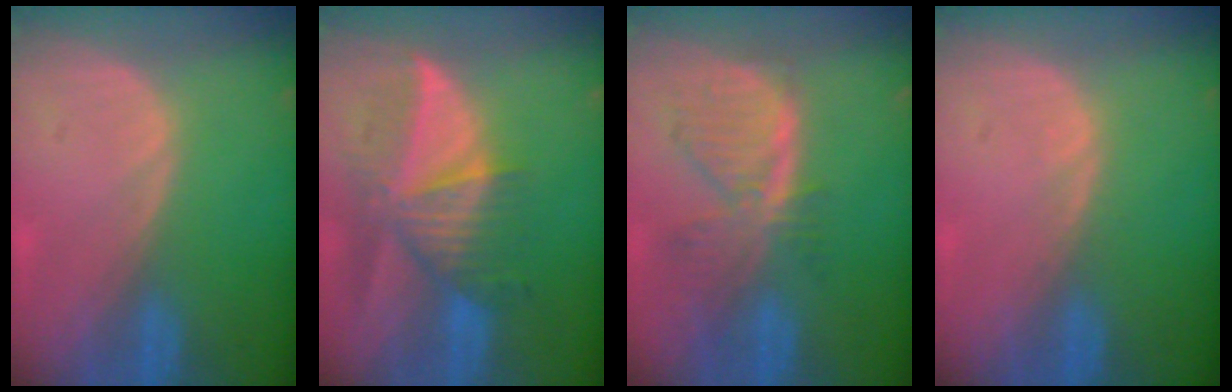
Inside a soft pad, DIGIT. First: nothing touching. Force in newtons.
{"total": 9.3, "press": 8.4, "slide": 4.0}
{"total": 8.1, "press": 7.0, "slide": 4.0}
{"total": 0.5, "press": 0.5, "slide": 0.1}